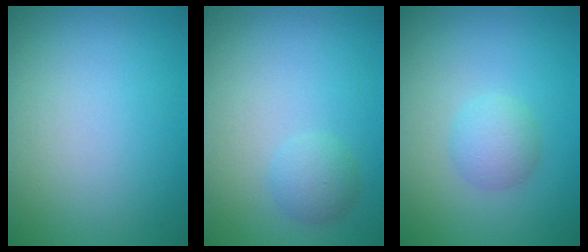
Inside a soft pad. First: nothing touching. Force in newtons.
{"total": 1.7, "press": 1.7, "slide": 0.1}
{"total": 2.1, "press": 2.1, "slide": 0.1}